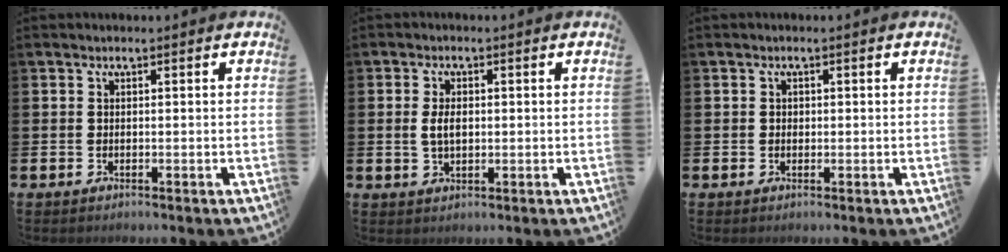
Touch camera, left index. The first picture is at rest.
{"total": 3.1, "force": [0.3, 1.8, 2.5], "torque": [-0.038, 0.003, 0.001]}
{"total": 0.7, "force": [0.1, 0.7, 0.2], "torque": [0.000, 0.005, -0.001]}